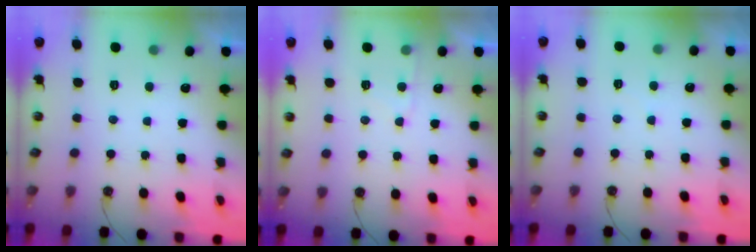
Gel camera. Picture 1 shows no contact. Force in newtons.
{"total": 5.1, "press": 5.0, "slide": 0.6}
{"total": 1.9, "press": 1.9, "slide": 0.3}